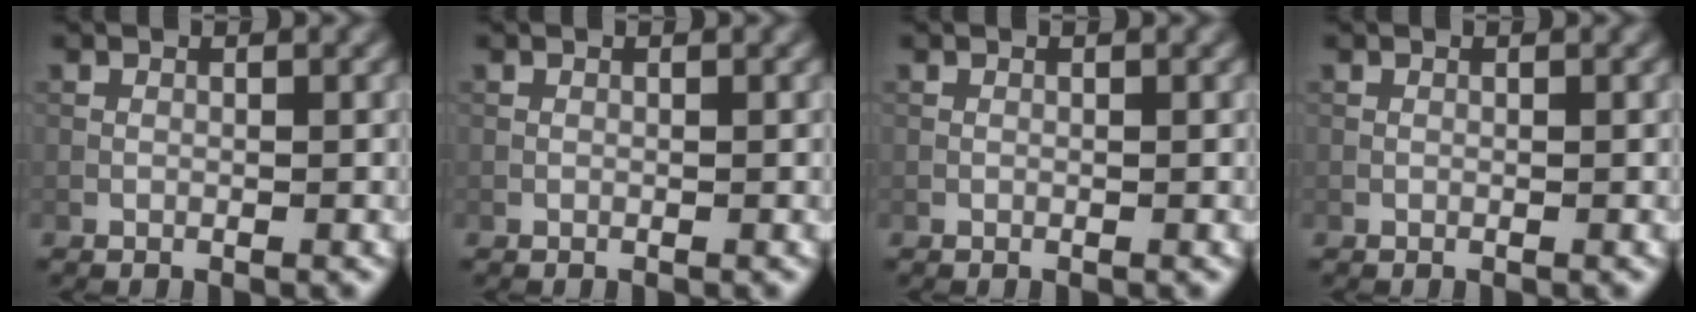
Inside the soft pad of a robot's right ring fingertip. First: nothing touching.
{"total": 0.0}
{"total": 0.0}
{"total": 0.0}